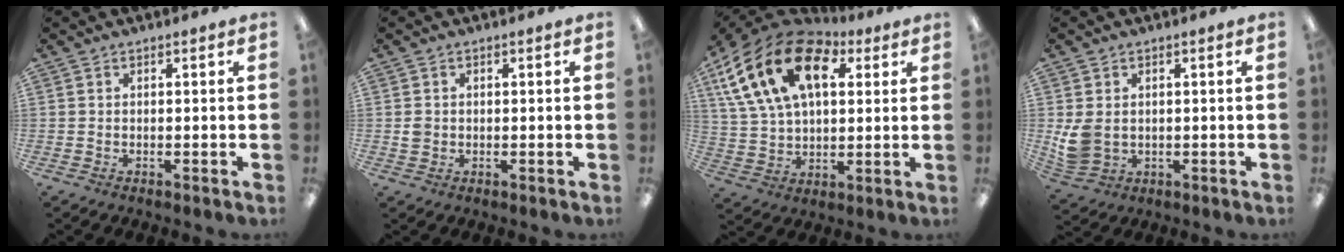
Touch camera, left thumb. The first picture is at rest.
{"total": 2.1, "force": [-0.1, 2.1, 0.6], "torque": [-0.003, 0.000, -0.004]}
{"total": 21.8, "force": [9.7, 13.1, 14.6], "torque": [-0.296, -0.029, 0.171]}
{"total": 5.9, "force": [0.7, 4.8, 3.3], "torque": [-0.068, 0.003, 0.018]}